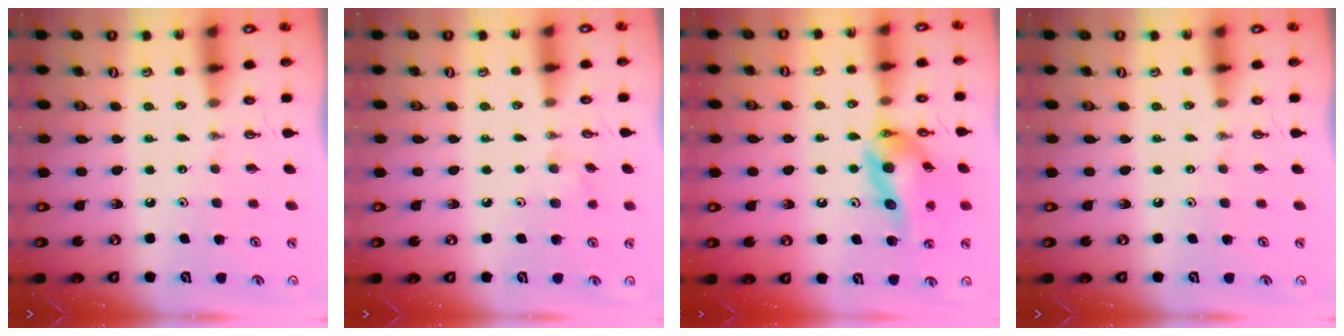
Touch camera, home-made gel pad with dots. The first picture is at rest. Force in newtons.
{"total": 6.2, "press": 5.7, "slide": 2.7}
{"total": 15.6, "press": 15.4, "slide": 2.1}
{"total": 0.0}